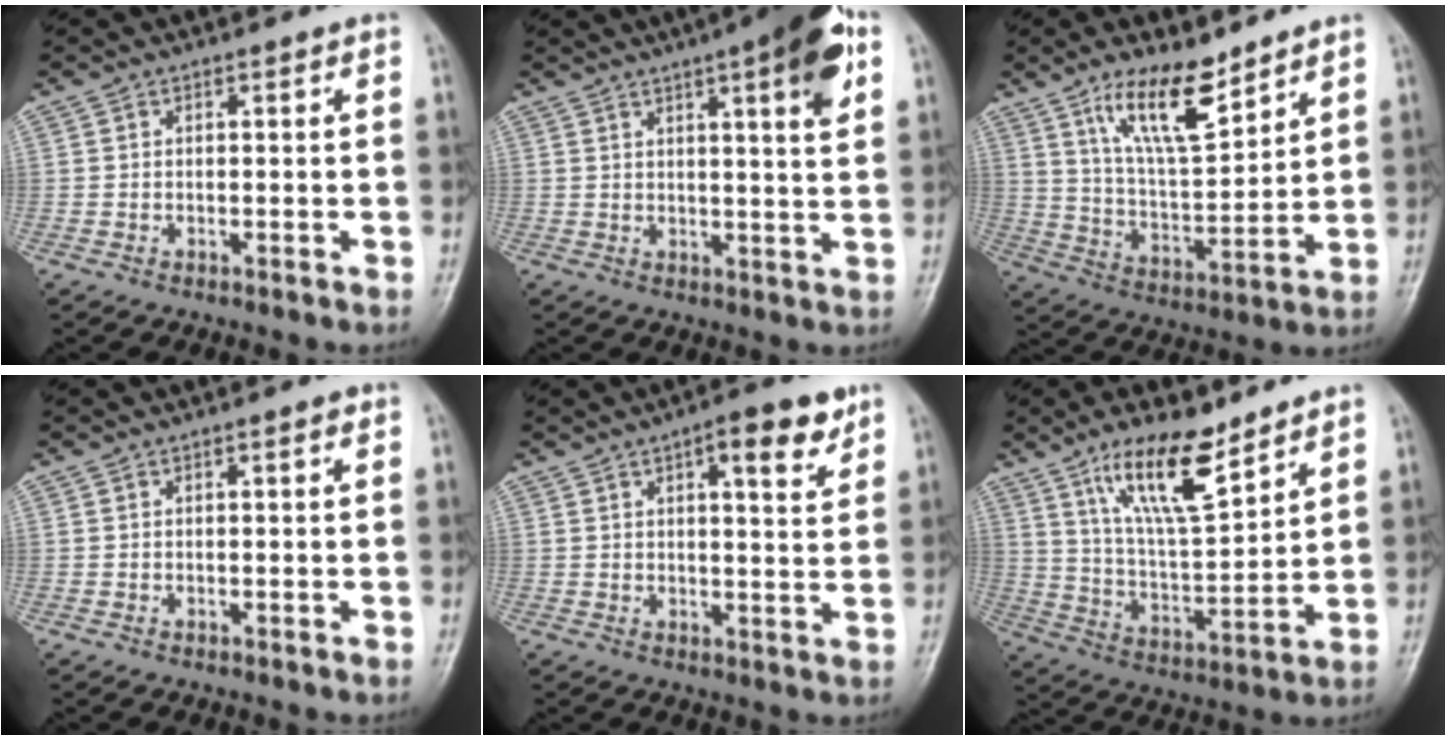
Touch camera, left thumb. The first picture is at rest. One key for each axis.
{"total": 11.7, "fx": 5.5, "fy": 2.3, "fz": 10.0, "tx": -0.125, "ty": -0.010, "tz": 0.068}
{"total": 12.8, "fx": 8.7, "fy": 4.0, "fz": 8.5, "tx": -0.129, "ty": -0.063, "tz": 0.166}
{"total": 1.0, "fx": 0.4, "fy": 0.2, "fz": 0.8, "tx": -0.013, "ty": 0.002, "tz": 0.005}
{"total": 8.2, "fx": 4.5, "fy": 2.6, "fz": 6.4, "tx": -0.073, "ty": -0.020, "tz": 0.059}
{"total": 14.4, "fx": 9.5, "fy": 4.3, "fz": 9.9, "tx": -0.152, "ty": -0.059, "tz": 0.180}